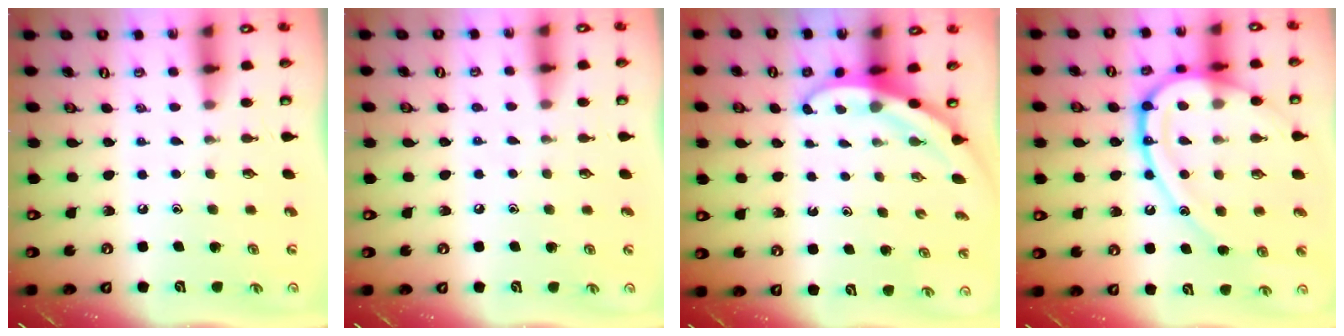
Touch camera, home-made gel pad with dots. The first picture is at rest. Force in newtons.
{"total": 2.3, "press": 2.3, "slide": 0.3}
{"total": 3.0, "press": 3.0, "slide": 0.1}
{"total": 19.4, "press": 19.3, "slide": 2.0}